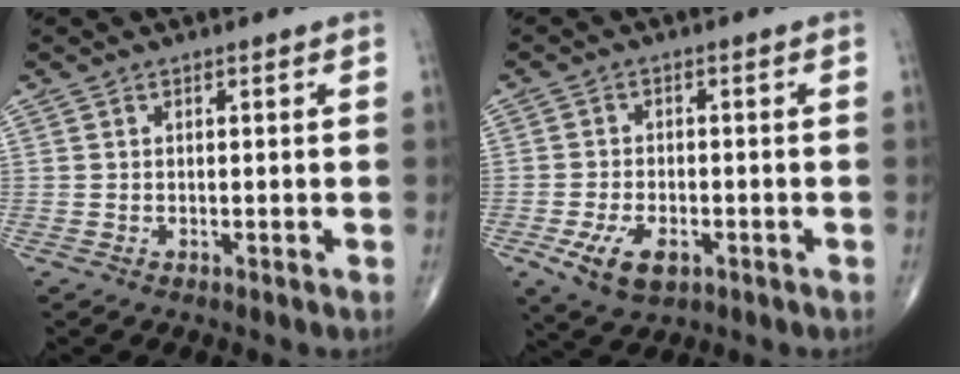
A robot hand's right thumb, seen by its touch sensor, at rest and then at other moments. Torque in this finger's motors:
{"motor_torque": [0.40, -0.26, 0.28, -0.03, 0.20]}